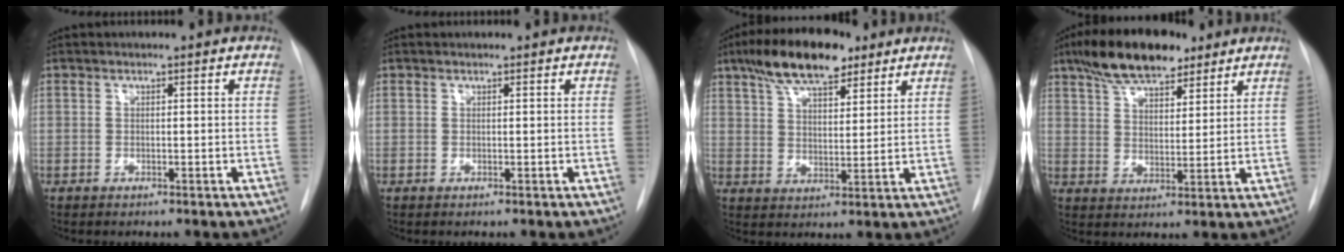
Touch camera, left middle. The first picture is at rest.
{"total": 0.0}
{"total": 12.1, "force": [8.3, 4.1, 7.8], "torque": [-0.141, 0.021, 0.146]}
{"total": 11.7, "force": [8.5, 4.4, 6.7], "torque": [-0.121, 0.021, 0.149]}